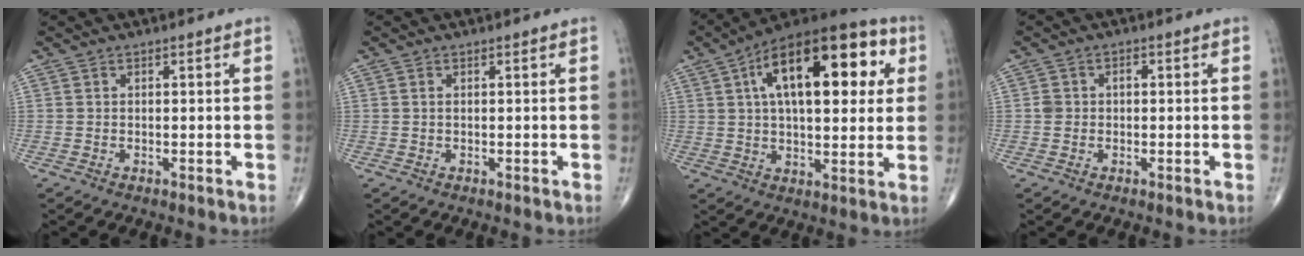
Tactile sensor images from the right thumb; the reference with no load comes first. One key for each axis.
{"total": 0.5, "fx": 0.2, "fy": 0.2, "fz": 0.4, "tx": -0.012, "ty": 0.004, "tz": 0.004}
{"total": 24.4, "fx": 7.3, "fy": 11.2, "fz": 20.4, "tx": -0.294, "ty": 0.018, "tz": 0.107}
{"total": 2.4, "fx": 0.1, "fy": 2.0, "fz": 1.3, "tx": -0.018, "ty": 0.013, "tz": 0.002}